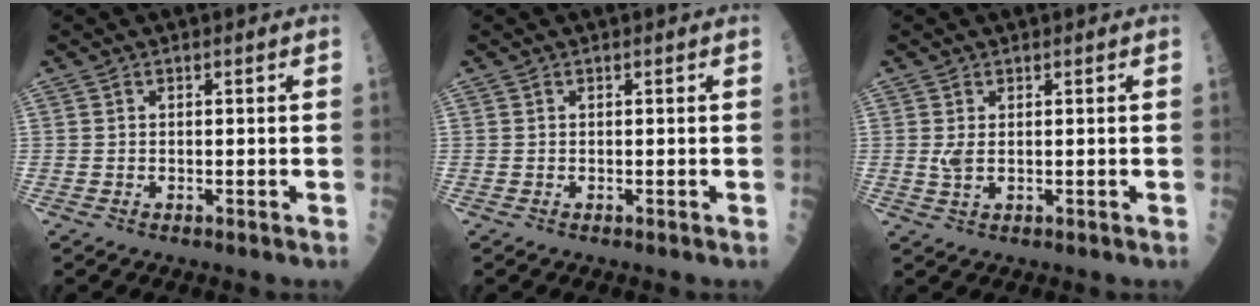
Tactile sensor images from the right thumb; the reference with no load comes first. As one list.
[{"total": 0.0}, {"total": 1.9, "force": [0.3, 0.9, 1.7], "torque": [-0.040, -0.005, 0.011]}]